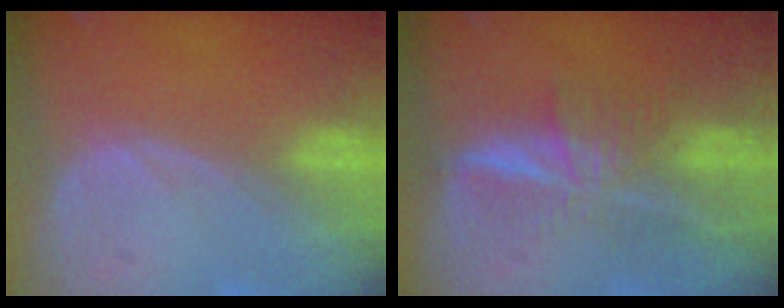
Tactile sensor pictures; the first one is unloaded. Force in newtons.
{"total": 6.9, "press": 5.8, "slide": 3.6}